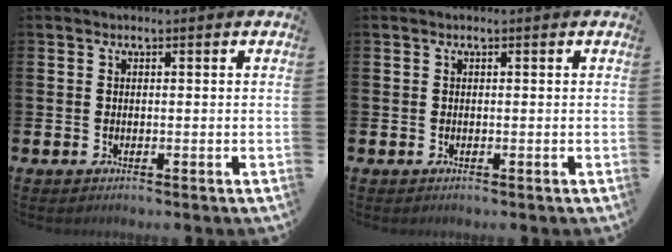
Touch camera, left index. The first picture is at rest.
{"total": 0.0}